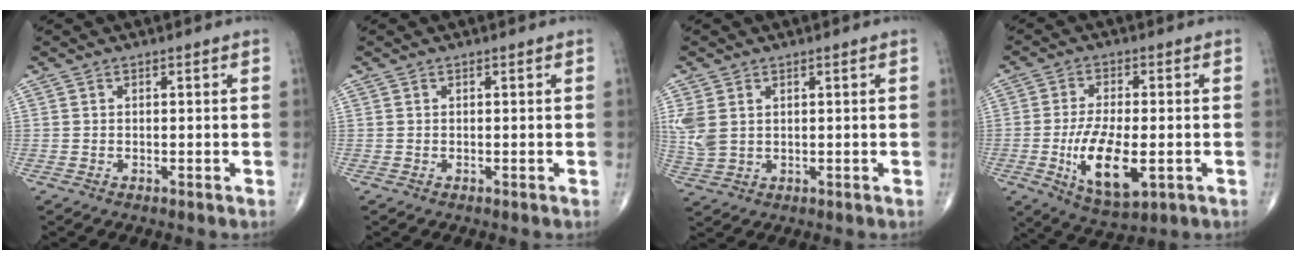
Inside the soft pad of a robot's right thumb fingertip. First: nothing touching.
{"total": 0.0}
{"total": 5.3, "force": [1.3, 3.6, 3.6], "torque": [-0.096, 0.002, 0.036]}
{"total": 12.5, "force": [-2.9, 5.4, 10.9], "torque": [-0.194, -0.009, -0.042]}